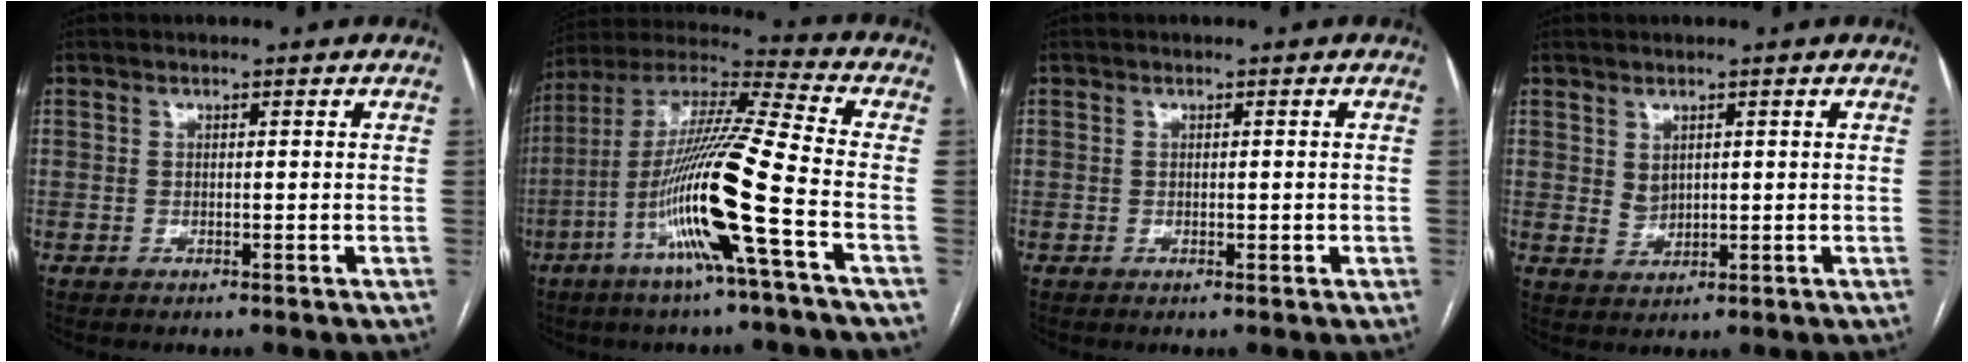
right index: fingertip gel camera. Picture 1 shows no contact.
{"total": 18.0, "force": [-6.2, -1.1, 16.9], "torque": [-0.332, -0.007, -0.124]}
{"total": 0.8, "force": [-0.2, 0.4, 0.7], "torque": [-0.011, 0.000, 0.001]}
{"total": 2.4, "force": [0.9, 1.7, 1.4], "torque": [-0.029, 0.000, 0.027]}